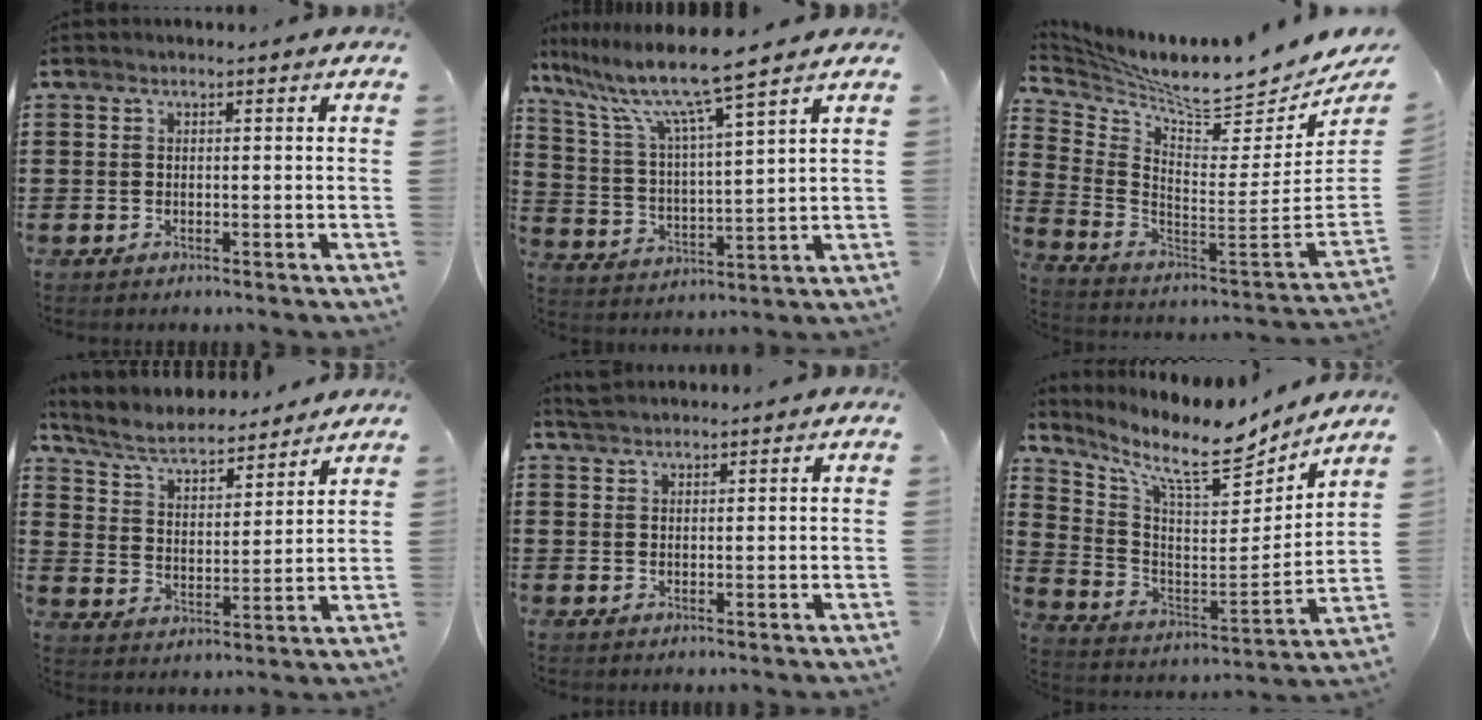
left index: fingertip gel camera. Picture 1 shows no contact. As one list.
[{"total": 9.5, "force": [7.8, -0.6, 5.4], "torque": [-0.136, -0.047, 0.127]}, {"total": 7.8, "force": [7.2, 0.0, 2.9], "torque": [-0.081, -0.078, 0.114]}, {"total": 5.5, "force": [4.9, 1.2, 2.2], "torque": [-0.065, -0.031, 0.080]}, {"total": 2.0, "force": [1.9, 0.3, 0.4], "torque": [-0.011, 0.003, 0.038]}, {"total": 10.6, "force": [8.9, 2.3, 5.3], "torque": [-0.129, -0.064, 0.146]}]